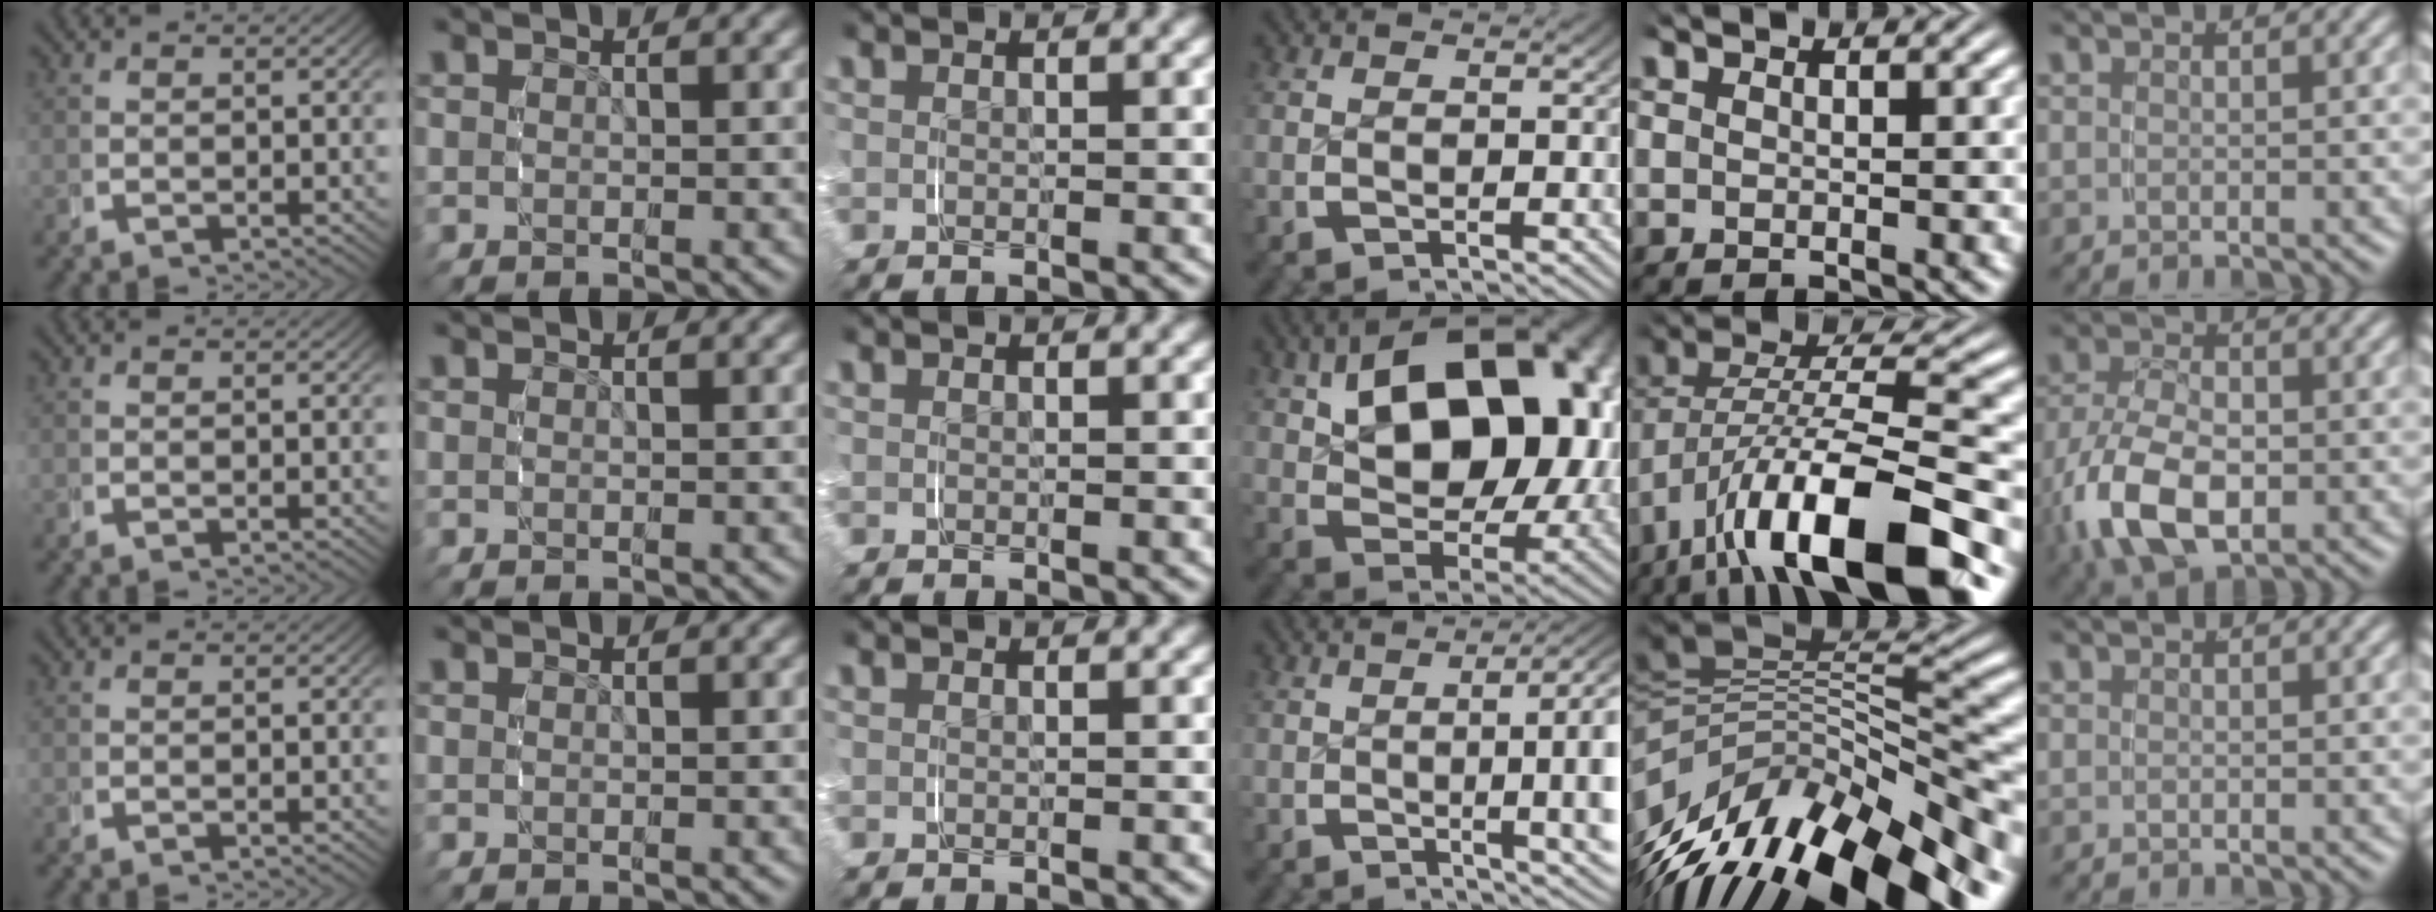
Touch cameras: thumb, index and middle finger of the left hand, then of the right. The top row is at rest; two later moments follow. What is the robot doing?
{"motion": "grasp_and_lifting", "object": "keyboard"}